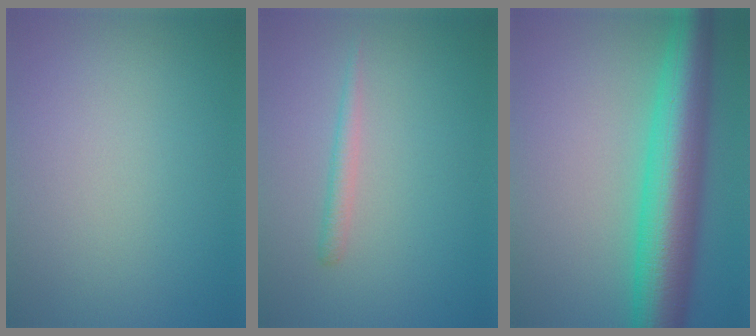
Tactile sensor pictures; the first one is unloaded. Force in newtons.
{"total": 1.3, "press": 1.3, "slide": 0.0}
{"total": 10.0, "press": 10.0, "slide": 0.1}